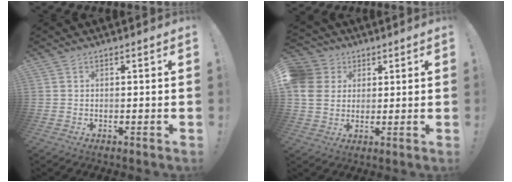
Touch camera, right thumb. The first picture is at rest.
{"total": 9.5, "force": [2.7, 8.5, 3.4], "torque": [-0.071, -0.007, 0.057]}